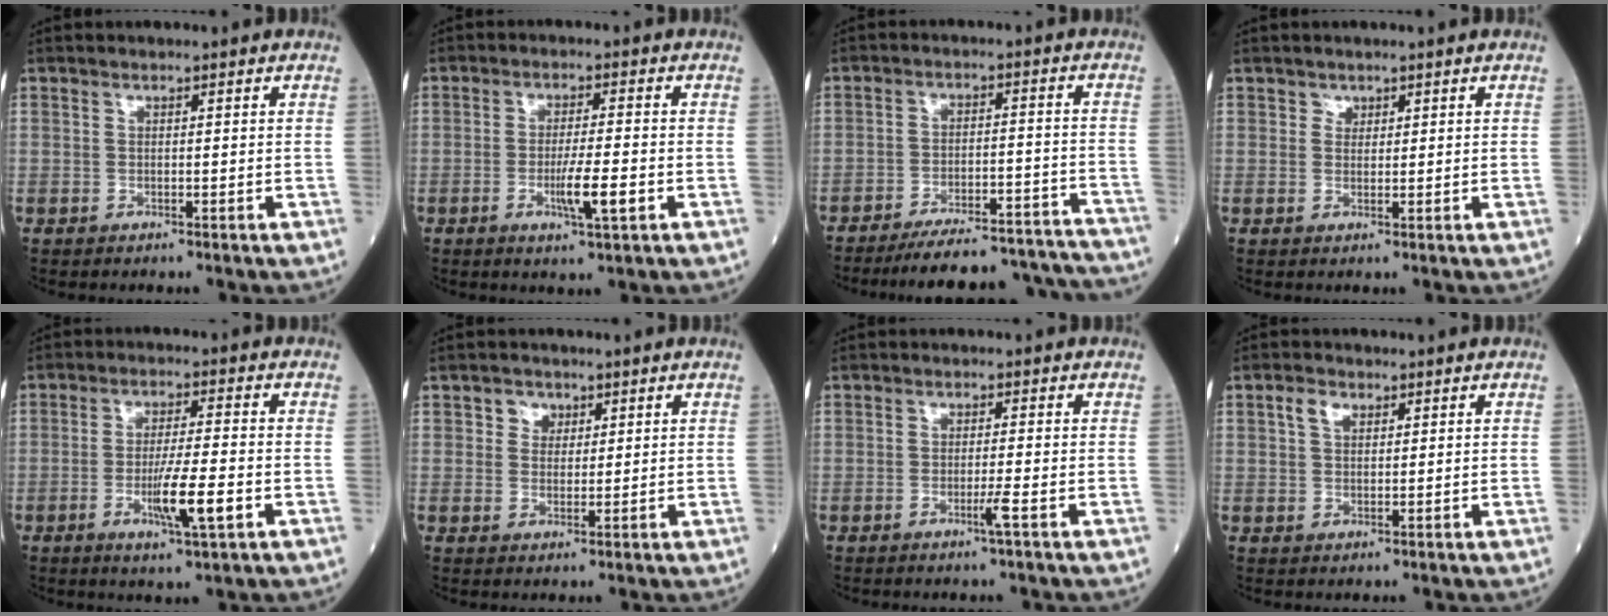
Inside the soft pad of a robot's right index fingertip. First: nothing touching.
{"total": 5.7, "force": [-1.8, 0.2, 5.4], "torque": [-0.095, -0.008, -0.031]}
{"total": 21.0, "force": [-20.0, 2.4, 5.8], "torque": [-0.051, 0.009, -0.261]}
{"total": 1.0, "force": [0.7, 0.8, 0.1], "torque": [0.007, -0.004, 0.008]}
{"total": 7.7, "force": [-2.5, 0.2, 7.3], "torque": [-0.130, -0.012, -0.043]}
{"total": 2.6, "force": [1.3, 2.1, 0.7], "torque": [-0.010, 0.003, 0.019]}
{"total": 1.9, "force": [-0.9, -0.6, 1.6], "torque": [-0.031, -0.004, -0.019]}
{"total": 2.6, "force": [1.3, 1.6, 1.6], "torque": [-0.034, 0.007, 0.026]}